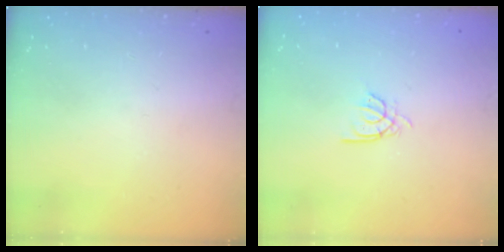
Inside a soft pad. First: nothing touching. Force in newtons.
{"total": 2.4, "press": 2.4, "slide": 0.4}